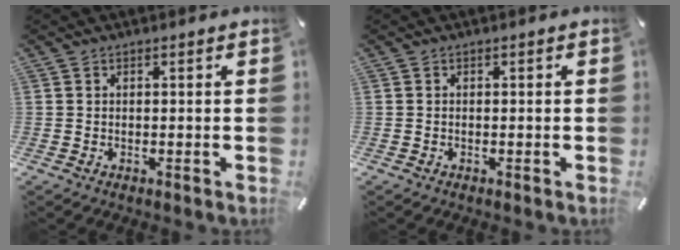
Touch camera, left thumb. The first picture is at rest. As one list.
[{"total": 0.0}]